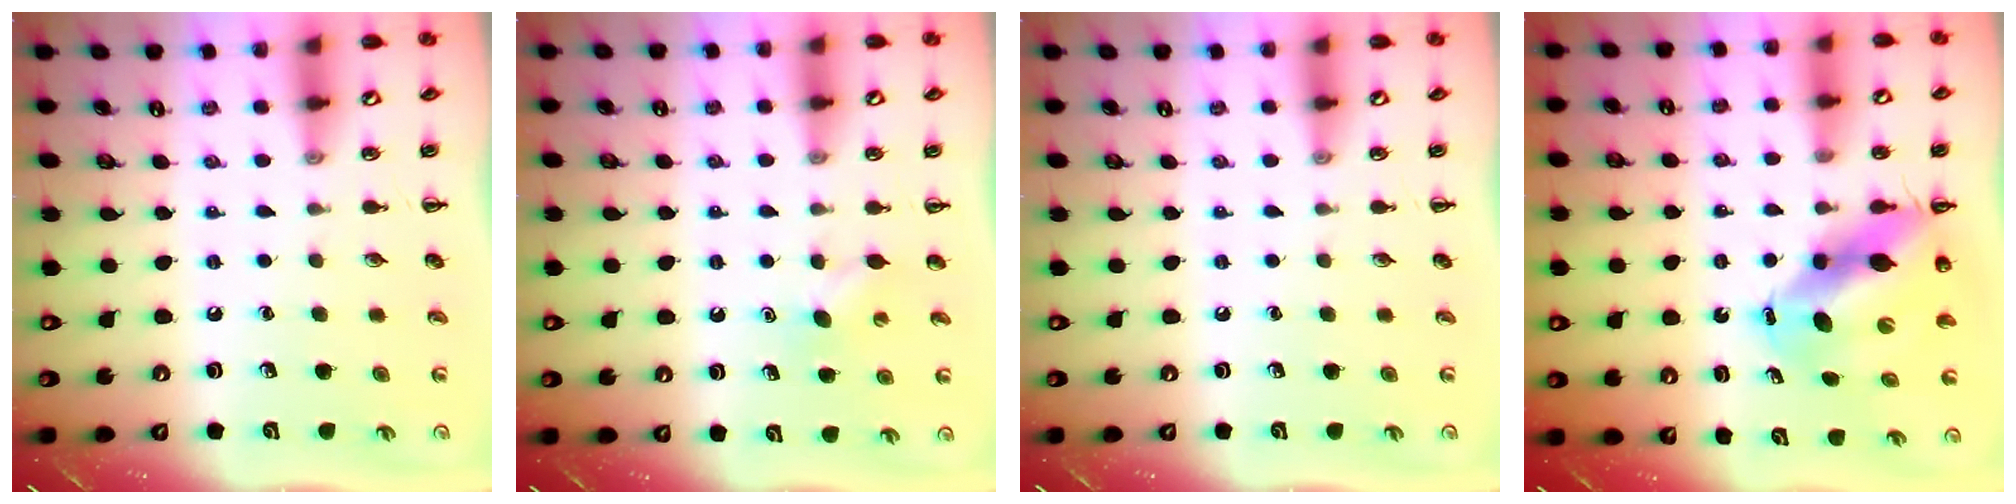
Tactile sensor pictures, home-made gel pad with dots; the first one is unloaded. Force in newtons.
{"total": 3.8, "press": 3.7, "slide": 1.0}
{"total": 0.0}
{"total": 10.7, "press": 10.3, "slide": 3.0}